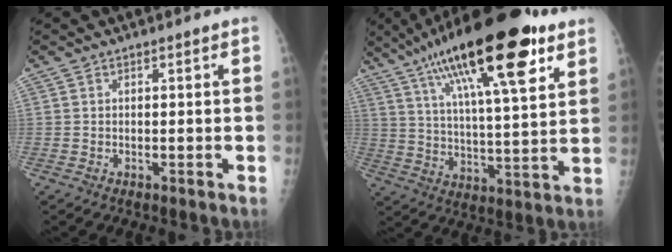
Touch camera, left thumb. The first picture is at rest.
{"total": 25.6, "force": [14.0, 6.7, 20.3], "torque": [-0.332, -0.022, 0.230]}